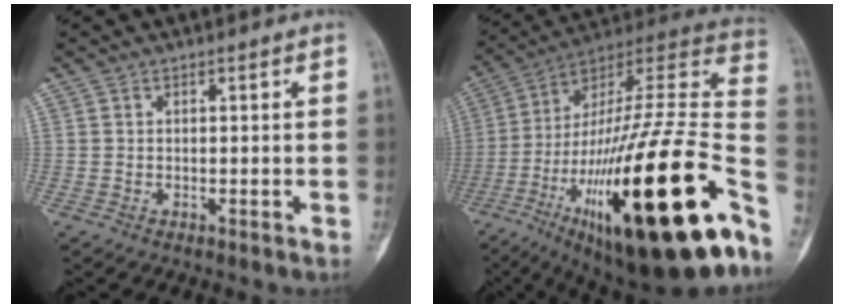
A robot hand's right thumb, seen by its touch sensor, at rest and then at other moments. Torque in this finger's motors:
{"motor_torque": [3.86, 1.15, 2.44, -0.33, 1.06]}